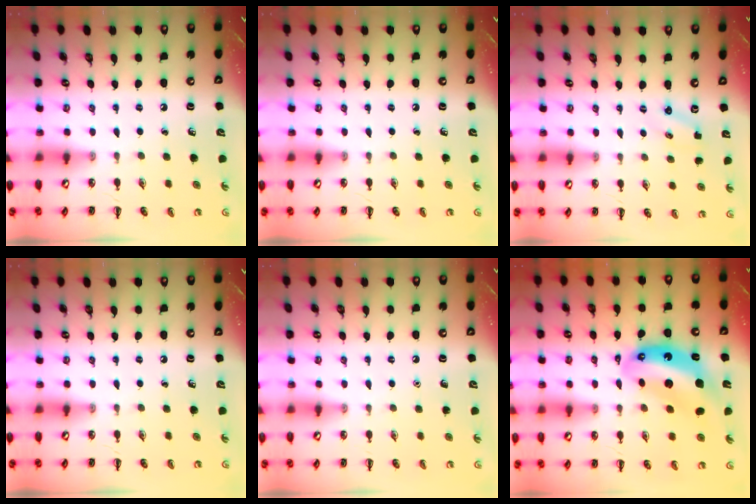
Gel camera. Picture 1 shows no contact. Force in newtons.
{"total": 0.0}
{"total": 1.3, "press": 1.2, "slide": 0.4}
{"total": 0.0}
{"total": 1.6, "press": 1.6, "slide": 0.1}
{"total": 12.4, "press": 11.9, "slide": 3.2}